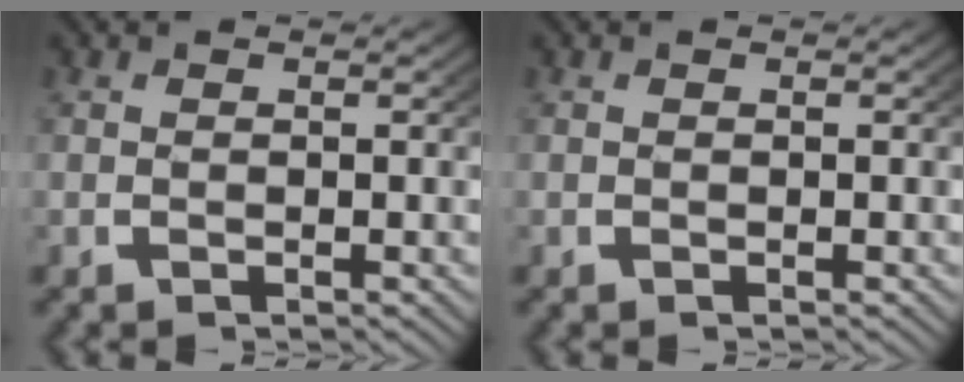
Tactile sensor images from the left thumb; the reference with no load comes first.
{"total": 0.0}